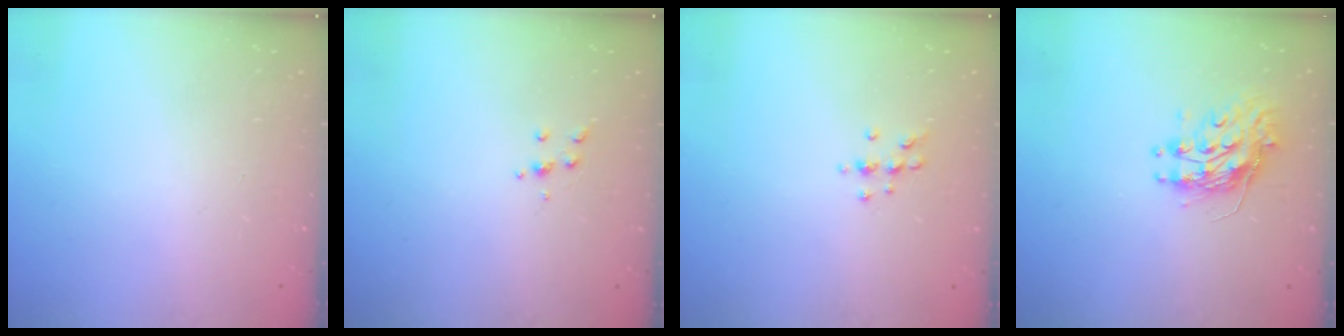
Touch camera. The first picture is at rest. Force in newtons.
{"total": 4.0, "press": 3.9, "slide": 0.9}
{"total": 4.9, "press": 4.8, "slide": 0.7}
{"total": 9.6, "press": 9.6, "slide": 0.3}